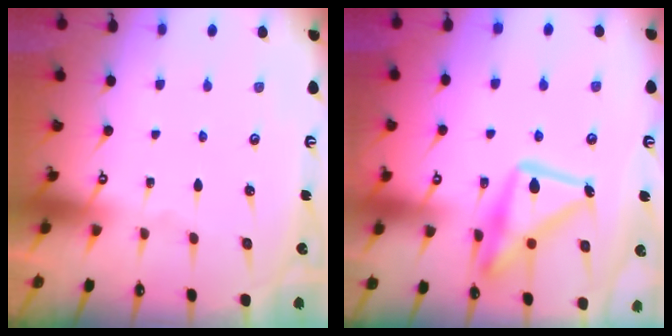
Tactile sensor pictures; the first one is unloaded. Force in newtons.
{"total": 17.4, "press": 17.3, "slide": 1.7}